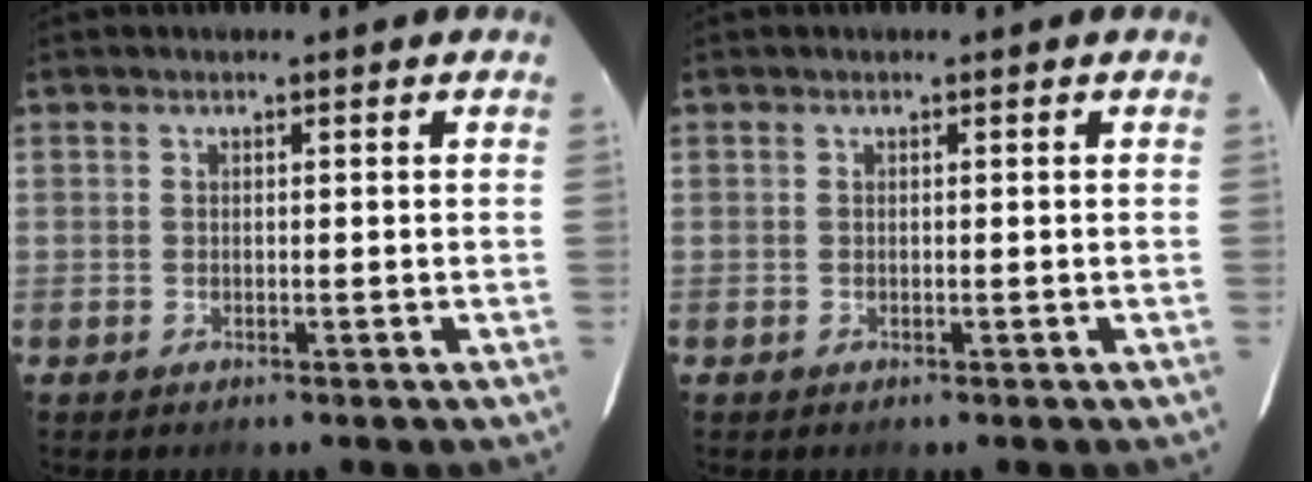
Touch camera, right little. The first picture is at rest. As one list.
[{"total": 0.0}]